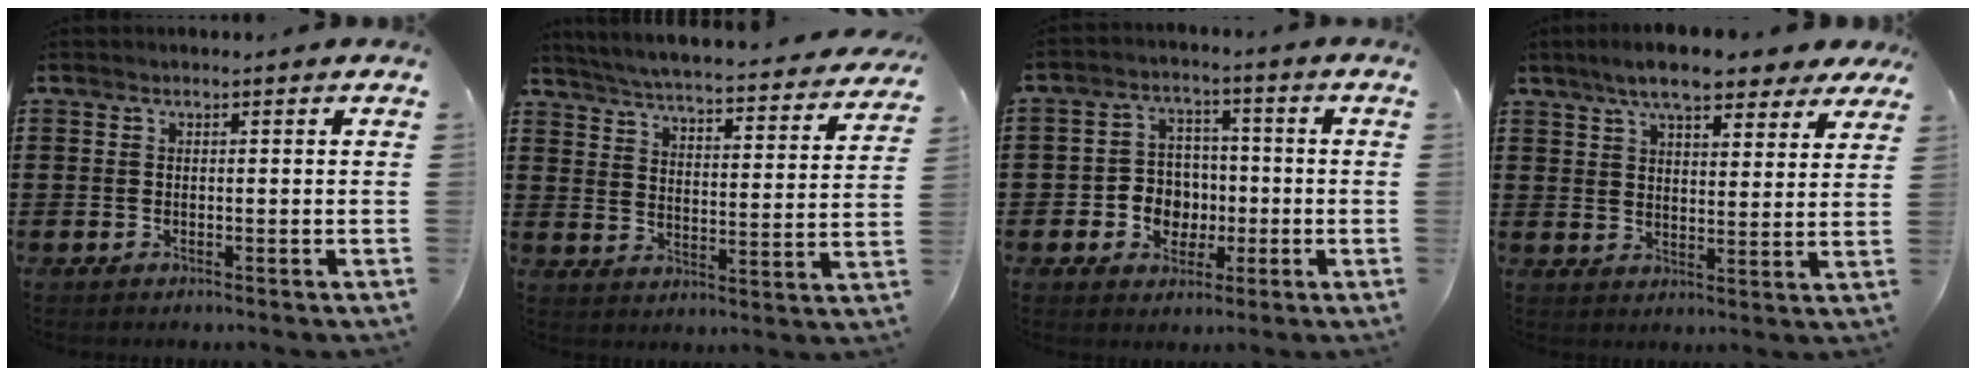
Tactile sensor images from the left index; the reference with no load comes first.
{"total": 4.6, "force": [4.4, -0.5, 1.2], "torque": [-0.047, -0.040, 0.070]}
{"total": 5.7, "force": [-1.2, 5.2, 1.8], "torque": [-0.043, 0.015, -0.023]}
{"total": 8.5, "force": [7.0, 1.7, 4.5], "torque": [-0.099, -0.011, 0.129]}